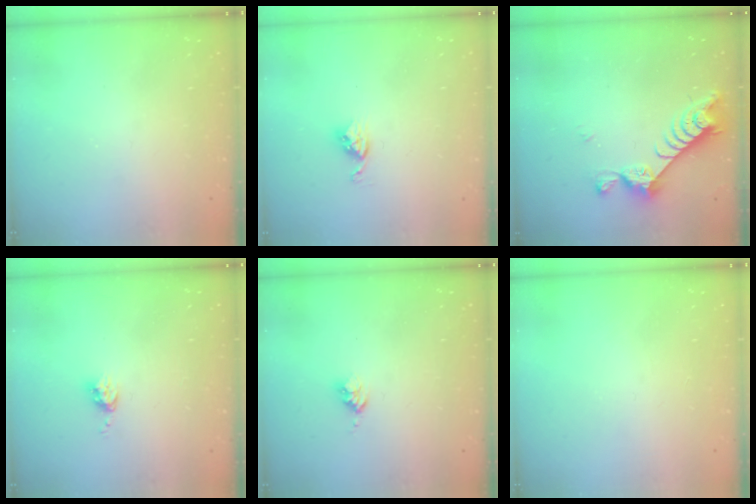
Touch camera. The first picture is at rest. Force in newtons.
{"total": 3.5, "press": 3.5, "slide": 0.5}
{"total": 7.2, "press": 7.2, "slide": 1.0}
{"total": 4.2, "press": 4.1, "slide": 0.4}
{"total": 2.5, "press": 2.5, "slide": 0.3}
{"total": 0.0}